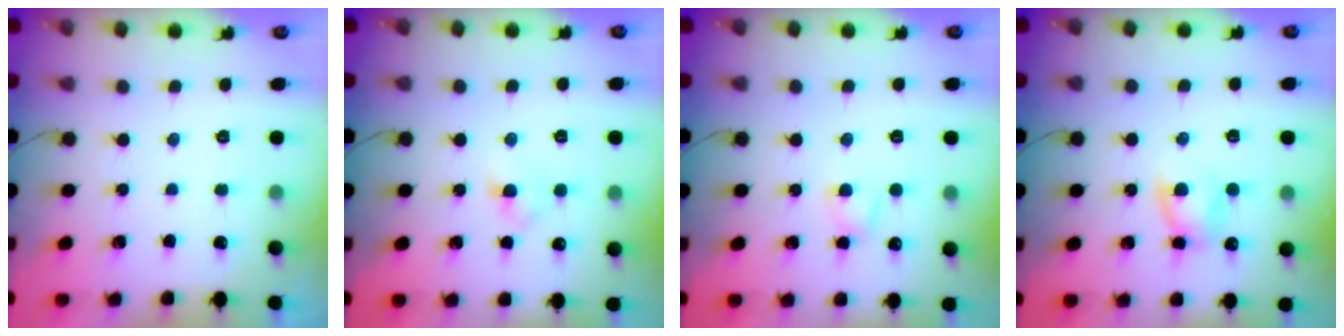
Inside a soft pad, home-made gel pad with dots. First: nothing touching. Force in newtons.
{"total": 3.7, "press": 3.5, "slide": 1.3}
{"total": 3.6, "press": 3.4, "slide": 1.1}
{"total": 7.0, "press": 6.8, "slide": 1.6}